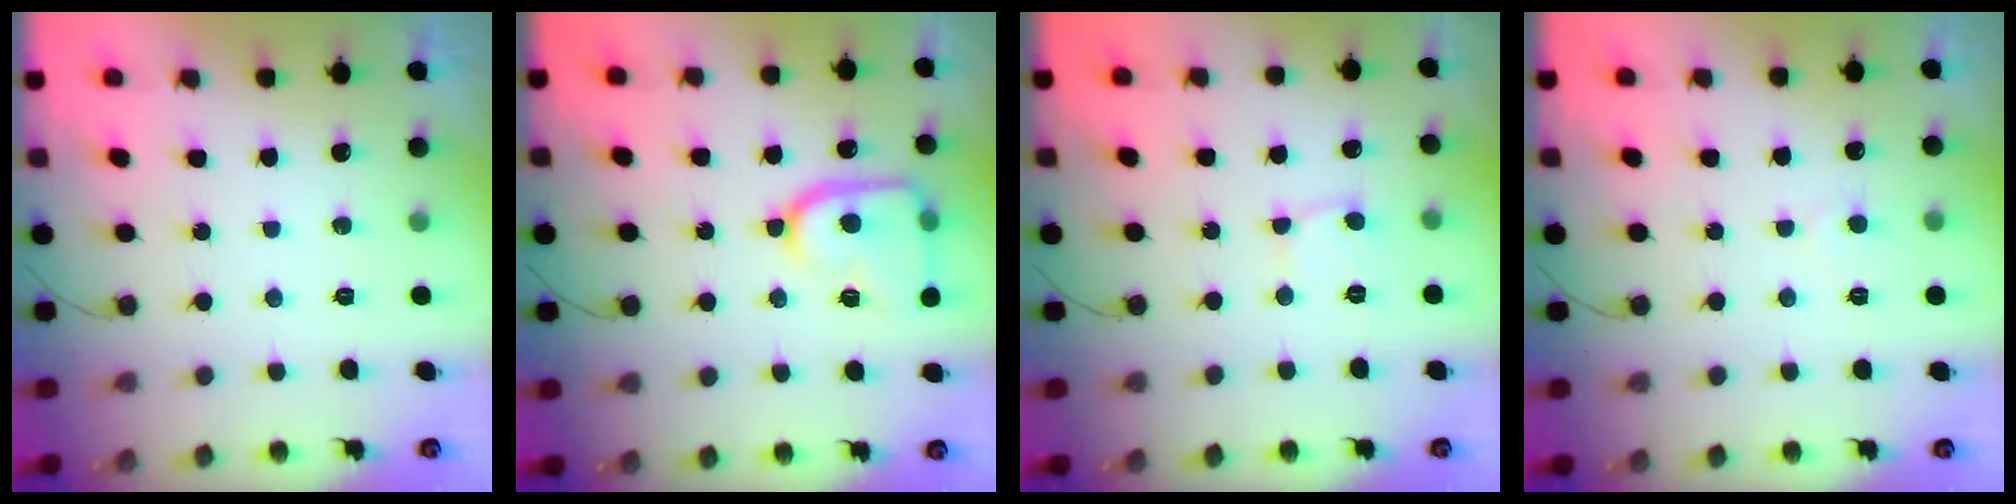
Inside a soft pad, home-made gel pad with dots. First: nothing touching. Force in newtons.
{"total": 15.8, "press": 15.7, "slide": 1.3}
{"total": 2.1, "press": 2.1, "slide": 0.1}
{"total": 3.2, "press": 3.2, "slide": 0.3}